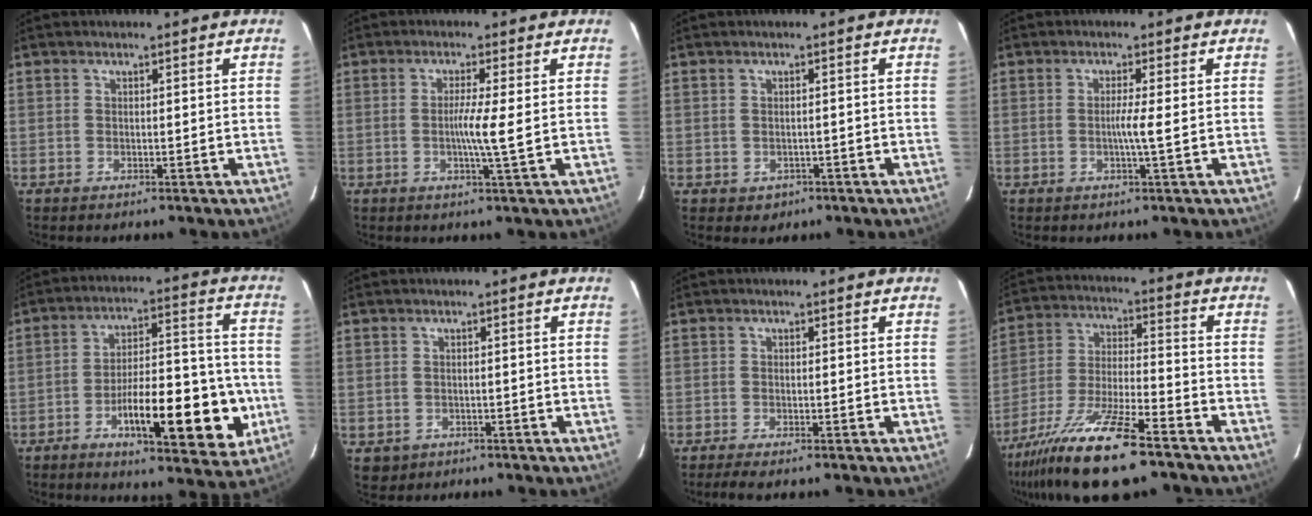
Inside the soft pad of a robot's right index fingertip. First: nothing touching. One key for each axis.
{"total": 4.2, "fx": -0.2, "fy": -0.9, "fz": 4.1, "tx": -0.077, "ty": -0.007, "tz": -0.004}
{"total": 1.9, "fx": -0.9, "fy": 1.7, "fz": 0.5, "tx": -0.004, "ty": 0.004, "tz": -0.005}
{"total": 2.5, "fx": -0.2, "fy": -0.7, "fz": 2.3, "tx": -0.044, "ty": -0.002, "tz": -0.006}
{"total": 17.6, "fx": -6.0, "fy": 4.7, "fz": 15.8, "tx": -0.236, "ty": 0.017, "tz": -0.083}
{"total": 2.9, "fx": -1.1, "fy": 2.7, "fz": 0.2, "tx": -0.003, "ty": 0.004, "tz": -0.010}
{"total": 3.1, "fx": -2.5, "fy": 0.3, "fz": 1.8, "tx": -0.027, "ty": -0.006, "tz": -0.038}
{"total": 16.7, "fx": -11.9, "fy": 2.0, "fz": 11.6, "tx": -0.225, "ty": -0.034, "tz": -0.216}